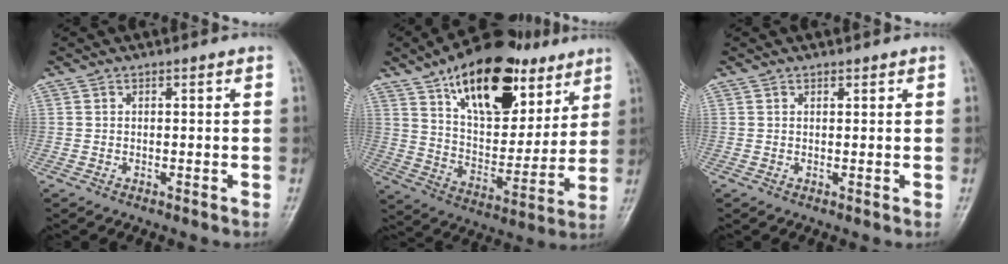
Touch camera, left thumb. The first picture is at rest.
{"total": 24.7, "force": [13.5, 12.7, 16.3], "torque": [-0.211, -0.039, 0.225]}
{"total": 0.7, "force": [0.6, 0.4, 0.1], "torque": [0.000, -0.005, 0.009]}